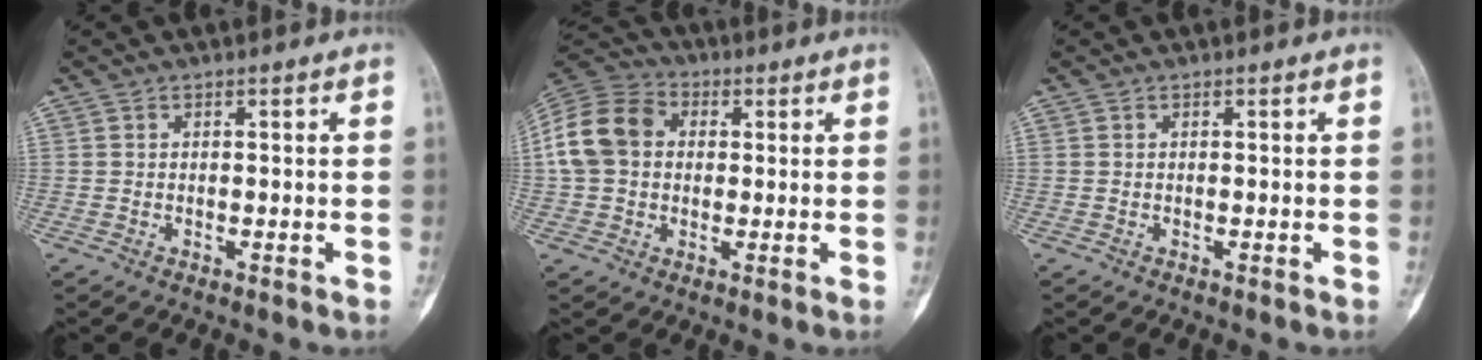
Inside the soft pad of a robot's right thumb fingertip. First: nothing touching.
{"total": 12.8, "force": [1.5, 10.1, 7.7], "torque": [-0.146, 0.032, 0.019]}
{"total": 0.0}